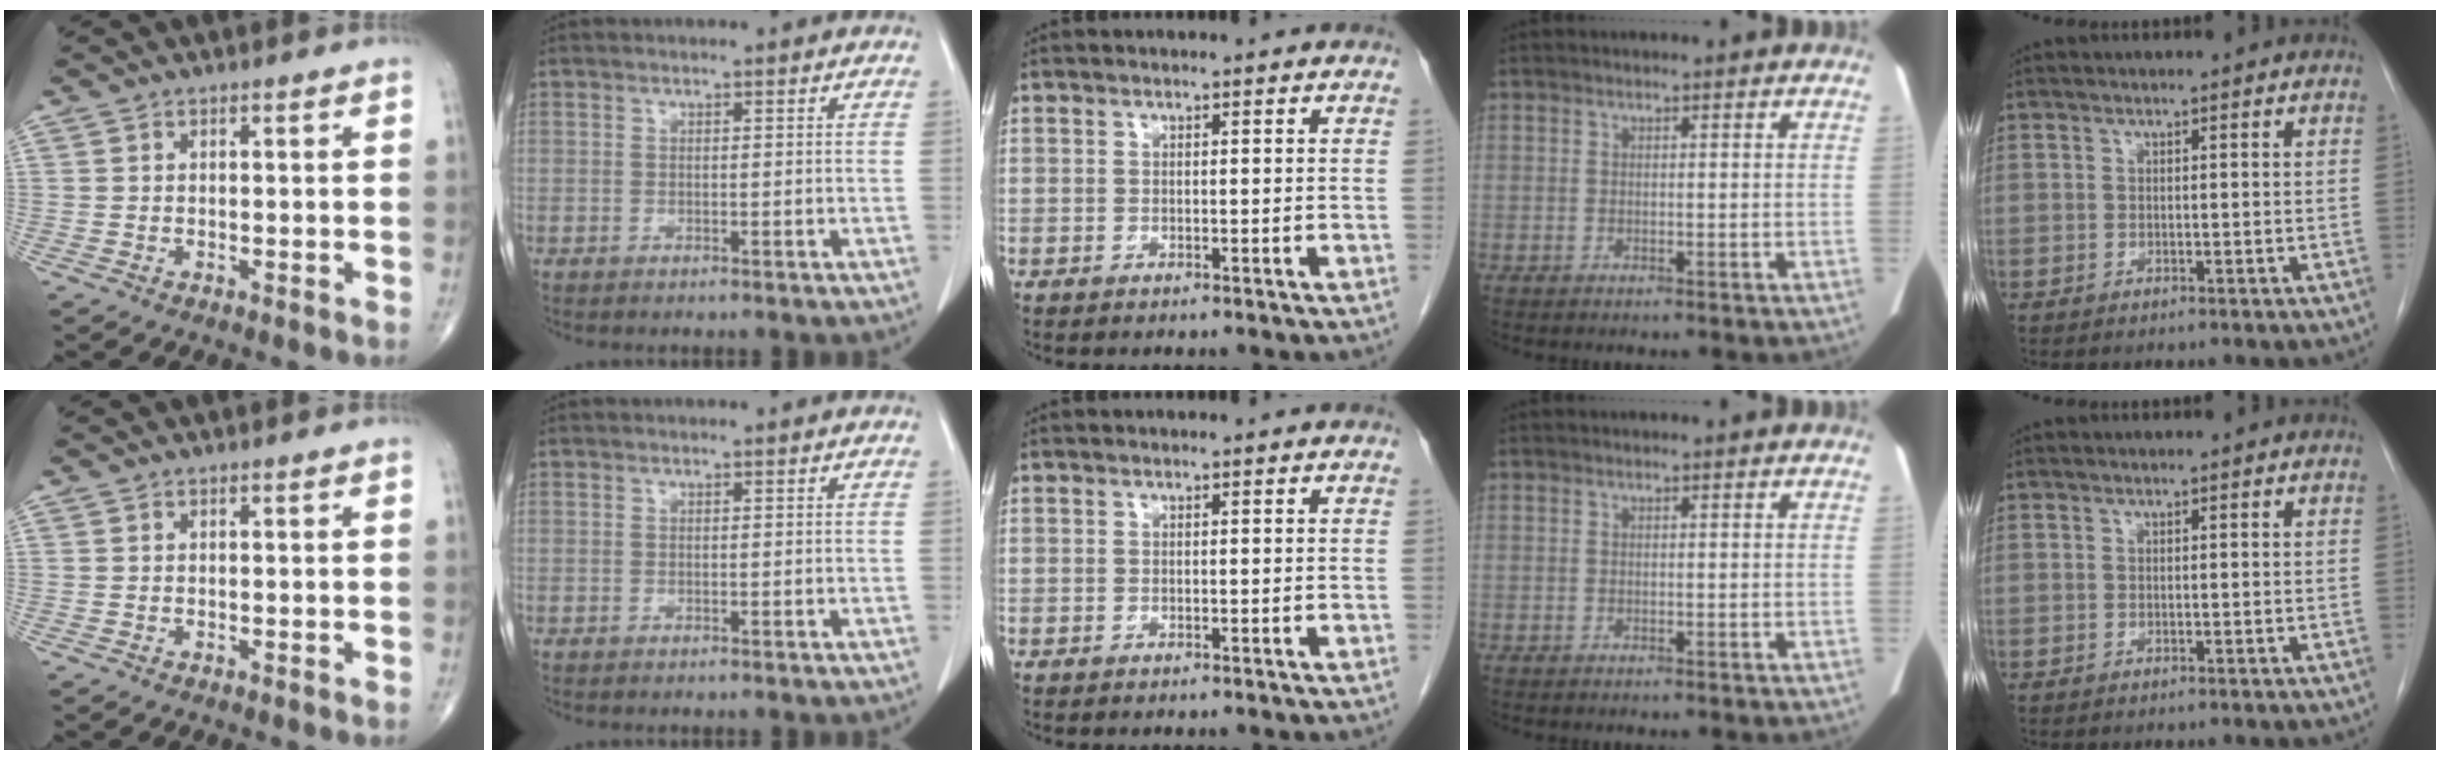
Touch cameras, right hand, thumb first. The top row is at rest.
{}